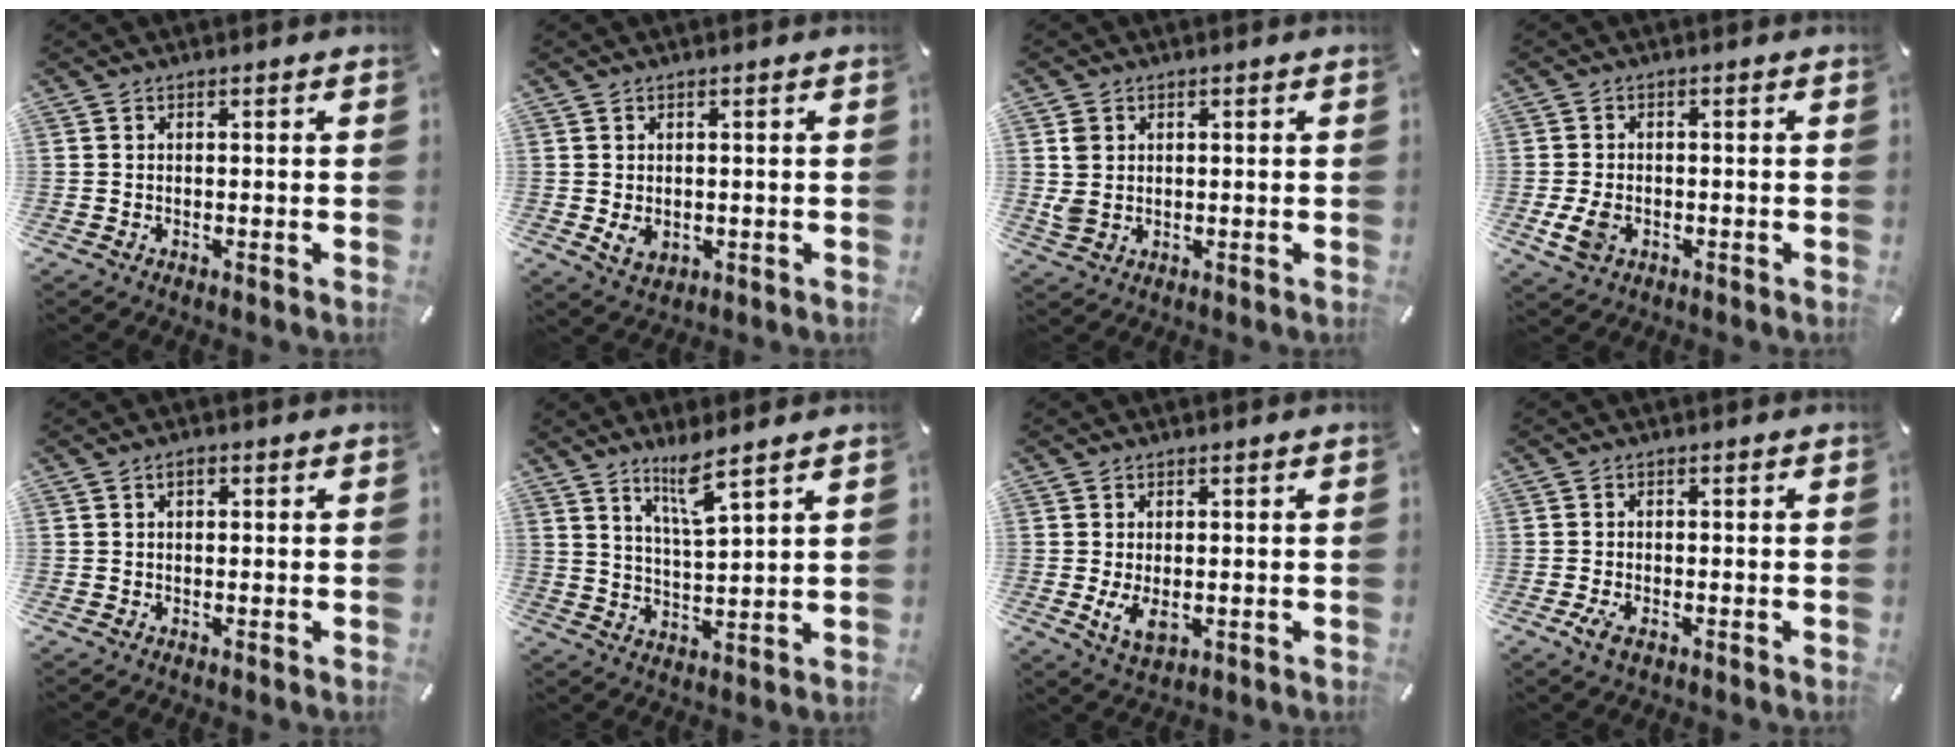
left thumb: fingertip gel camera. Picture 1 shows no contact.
{"total": 3.0, "force": [0.2, 2.5, 1.6], "torque": [-0.021, -0.006, 0.001]}
{"total": 3.7, "force": [1.0, 3.3, 1.4], "torque": [-0.022, 0.003, 0.019]}
{"total": 4.5, "force": [-1.3, 3.2, 2.9], "torque": [-0.075, -0.002, -0.027]}
{"total": 1.4, "force": [0.6, 0.8, 1.0], "torque": [-0.020, 0.005, 0.010]}
{"total": 7.5, "force": [5.9, 0.4, 4.6], "torque": [-0.091, -0.029, 0.101]}
{"total": 4.9, "force": [-0.3, 2.8, 4.0], "torque": [-0.082, -0.011, -0.011]}
{"total": 2.4, "force": [-0.9, 1.2, 1.8], "torque": [-0.044, -0.003, -0.020]}